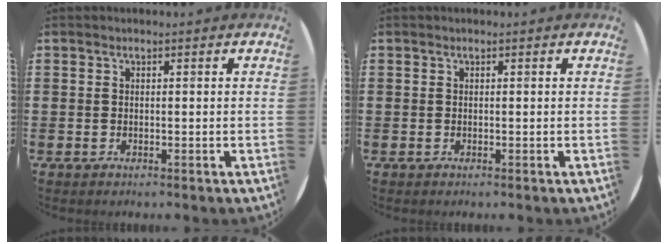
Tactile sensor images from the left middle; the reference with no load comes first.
{"total": 0.0}